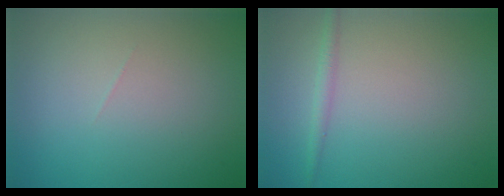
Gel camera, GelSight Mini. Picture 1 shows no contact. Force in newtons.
{"total": 1.3, "press": 1.3, "slide": 0.0}